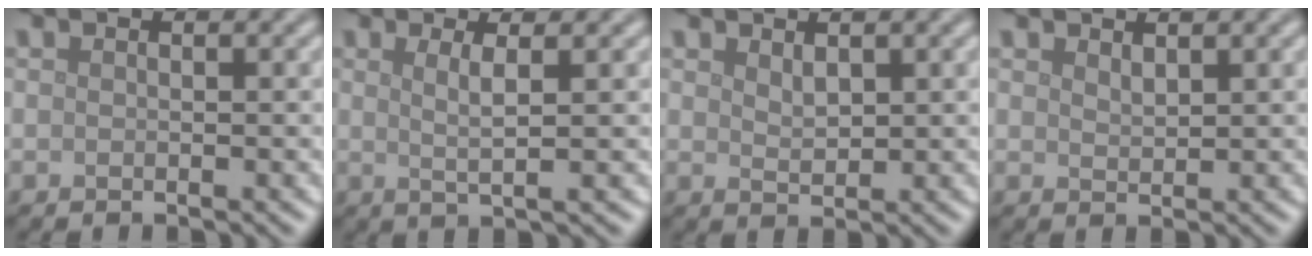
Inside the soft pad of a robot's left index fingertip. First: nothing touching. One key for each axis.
{"total": 2.3, "fx": 0.8, "fy": 0.5, "fz": 2.1, "tx": -0.039, "ty": -0.002, "tz": 0.011}
{"total": 1.4, "fx": 1.0, "fy": 0.6, "fz": 0.8, "tx": -0.018, "ty": -0.002, "tz": 0.023}
{"total": 1.1, "fx": 1.0, "fy": 0.3, "fz": 0.4, "tx": -0.011, "ty": -0.001, "tz": 0.021}